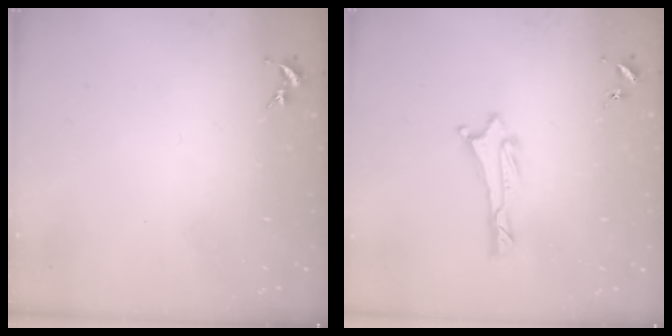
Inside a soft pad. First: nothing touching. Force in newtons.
{"total": 1.0, "press": 1.0, "slide": 0.2}